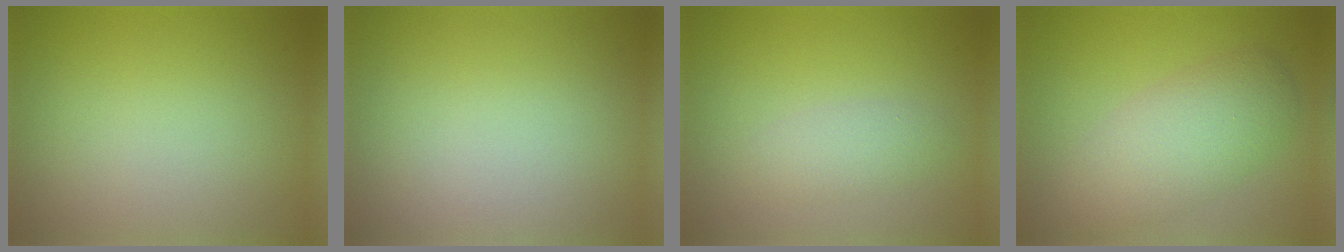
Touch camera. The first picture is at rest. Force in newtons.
{"total": 0.0}
{"total": 1.8, "press": 1.8, "slide": 0.0}
{"total": 5.1, "press": 5.1, "slide": 0.2}